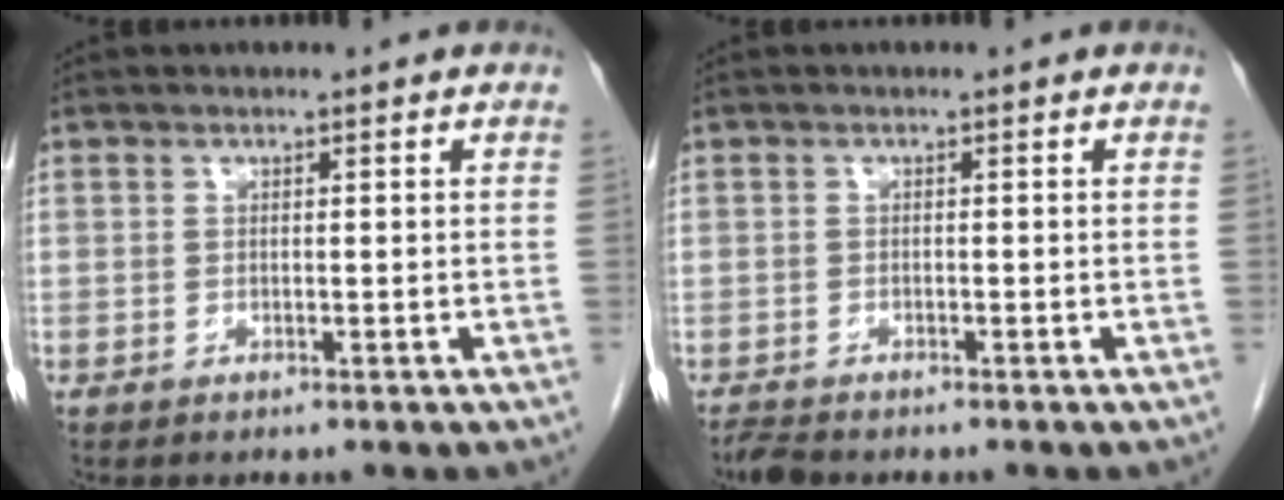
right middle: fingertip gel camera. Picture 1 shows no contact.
{"total": 2.6, "force": [-2.3, 0.6, 0.9], "torque": [-0.022, -0.008, -0.039]}